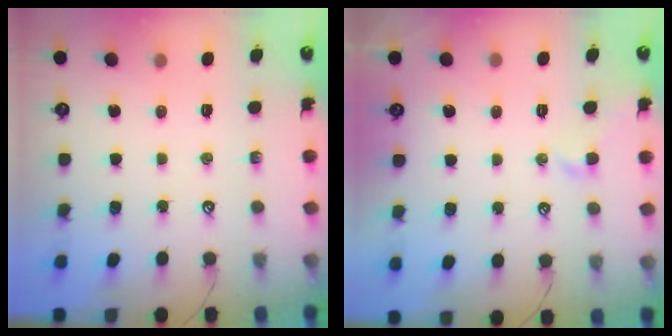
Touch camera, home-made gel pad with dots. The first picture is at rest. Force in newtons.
{"total": 0.6, "press": 0.2, "slide": 0.6}